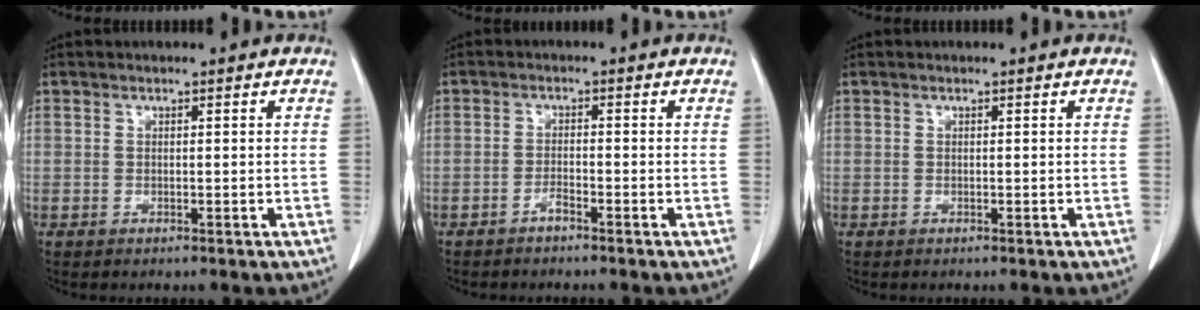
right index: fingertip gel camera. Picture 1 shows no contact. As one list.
[{"total": 1.4, "force": [-1.2, 0.1, 0.7], "torque": [-0.013, 0.004, -0.022]}, {"total": 0.0}]